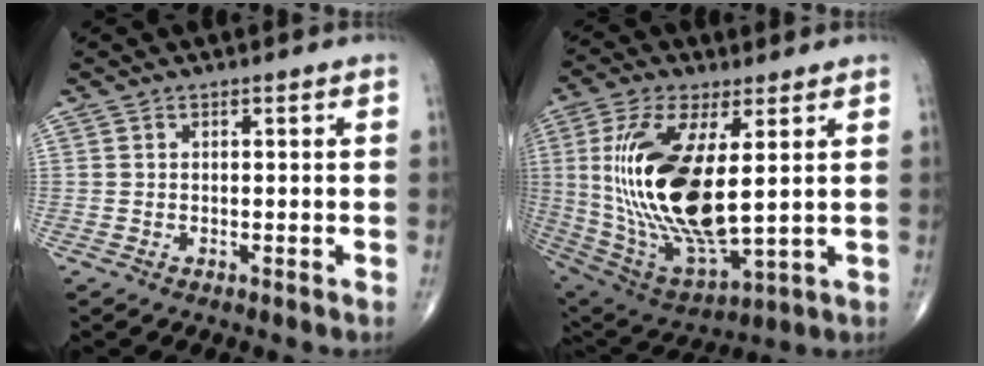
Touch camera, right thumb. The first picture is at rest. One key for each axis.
{"total": 22.8, "fx": 2.8, "fy": 9.2, "fz": 20.7, "tx": -0.432, "ty": -0.025, "tz": 0.066}